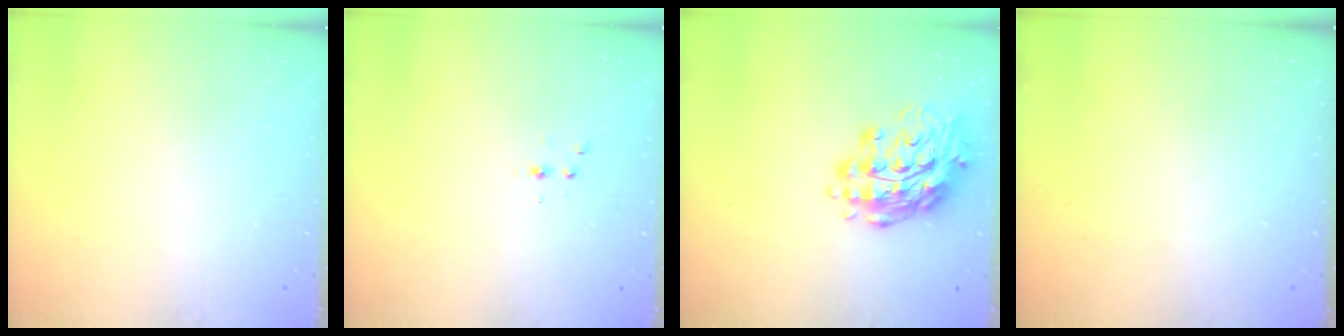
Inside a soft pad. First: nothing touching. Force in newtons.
{"total": 2.3, "press": 2.3, "slide": 0.3}
{"total": 16.6, "press": 16.6, "slide": 1.6}
{"total": 0.0}